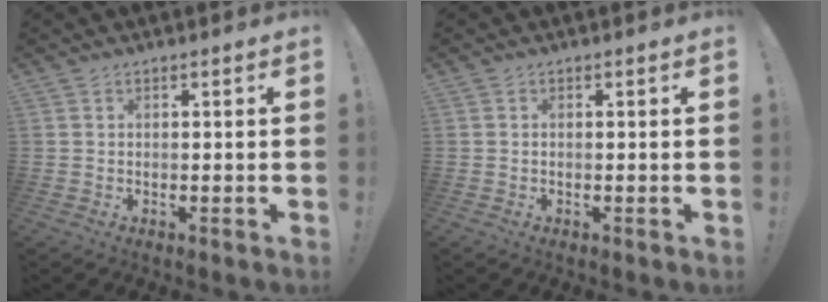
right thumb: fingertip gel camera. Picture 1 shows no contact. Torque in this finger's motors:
{"motor_torque": [-0.03, 0.03, -0.08, -0.02, -0.02]}